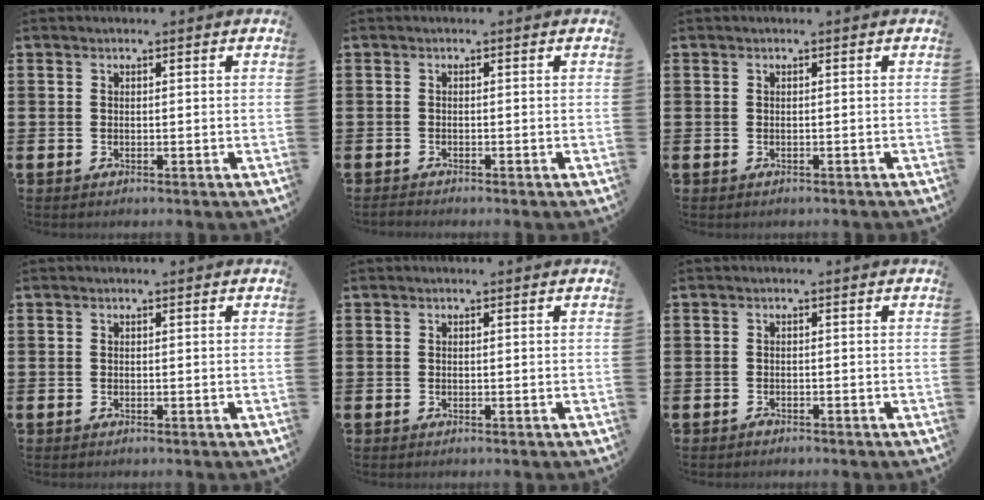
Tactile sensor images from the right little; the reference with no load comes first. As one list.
[{"total": 0.5, "force": [-0.5, 0.1, 0.2], "torque": [-0.004, -0.001, -0.010]}, {"total": 0.0}, {"total": 0.0}, {"total": 0.0}, {"total": 0.6, "force": [-0.6, 0.2, 0.0], "torque": [-0.002, -0.001, -0.013]}]